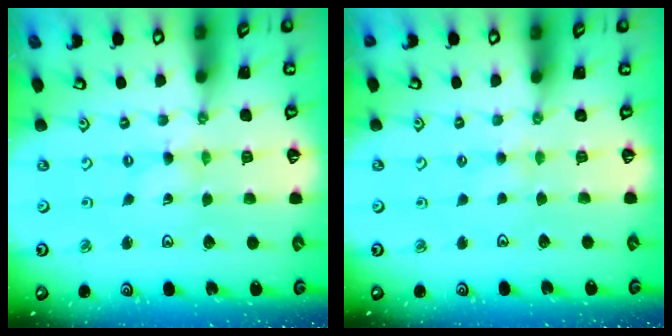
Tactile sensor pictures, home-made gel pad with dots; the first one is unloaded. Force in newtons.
{"total": 1.6, "press": 1.5, "slide": 0.4}